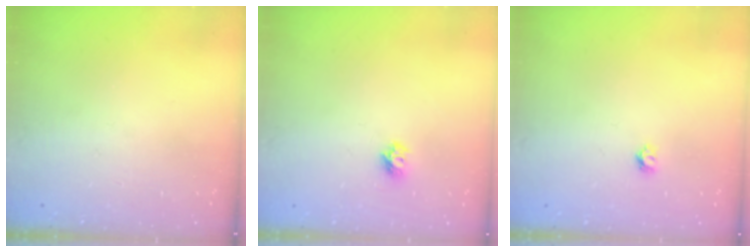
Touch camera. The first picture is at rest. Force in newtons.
{"total": 5.5, "press": 5.5, "slide": 0.3}
{"total": 3.7, "press": 3.6, "slide": 0.4}